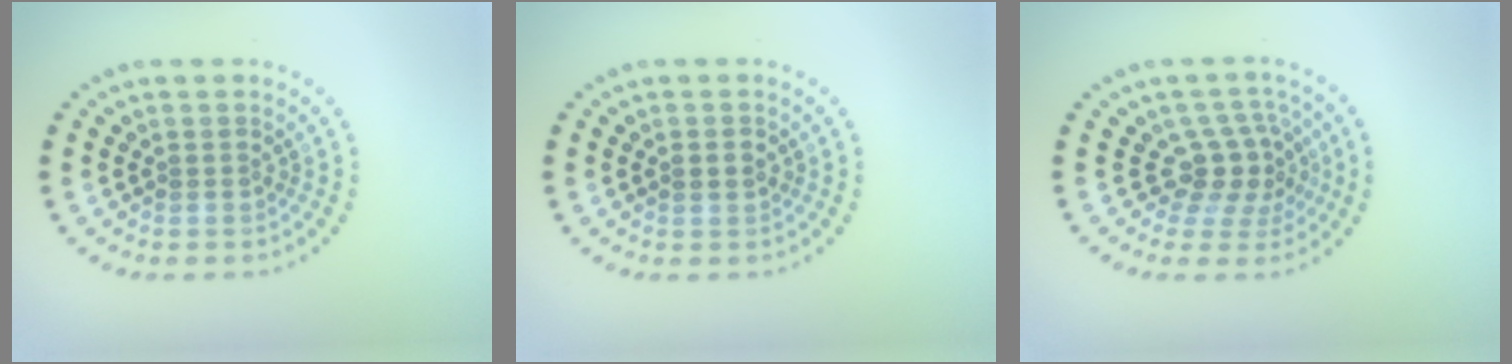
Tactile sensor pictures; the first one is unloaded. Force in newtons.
{"total": 1.7, "press": 1.7, "slide": 0.0}
{"total": 3.5, "press": 2.6, "slide": 2.3}